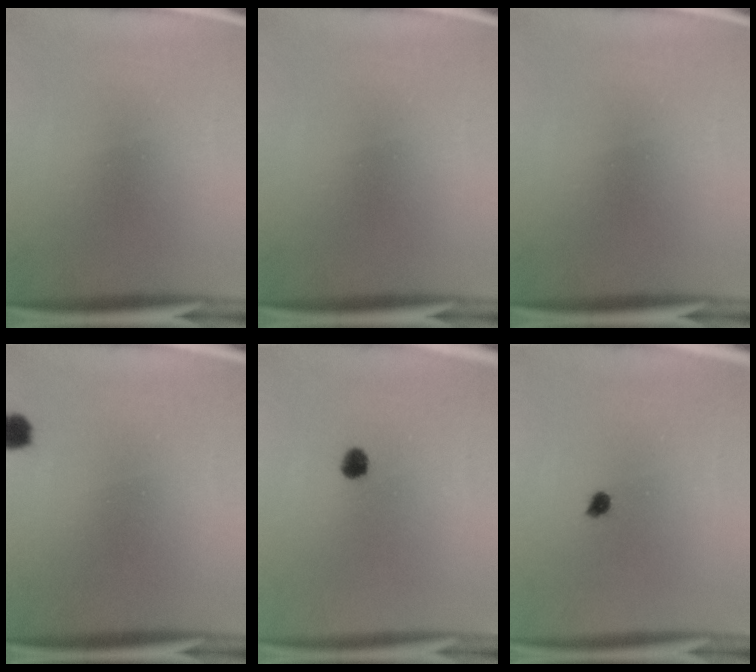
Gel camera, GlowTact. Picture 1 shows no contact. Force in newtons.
{"total": 0.0}
{"total": 0.0}
{"total": 2.2}
{"total": 2.5}
{"total": 1.4}